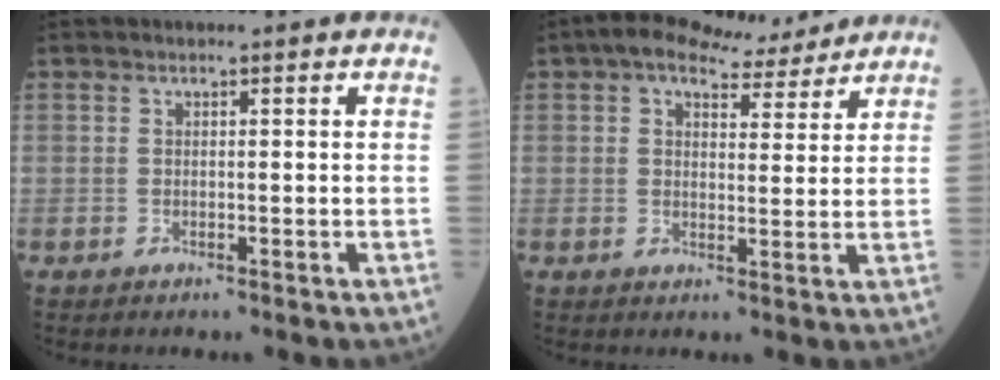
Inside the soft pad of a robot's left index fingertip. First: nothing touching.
{"total": 8.1, "force": [6.7, 2.8, 3.5], "torque": [-0.053, 0.025, 0.093]}